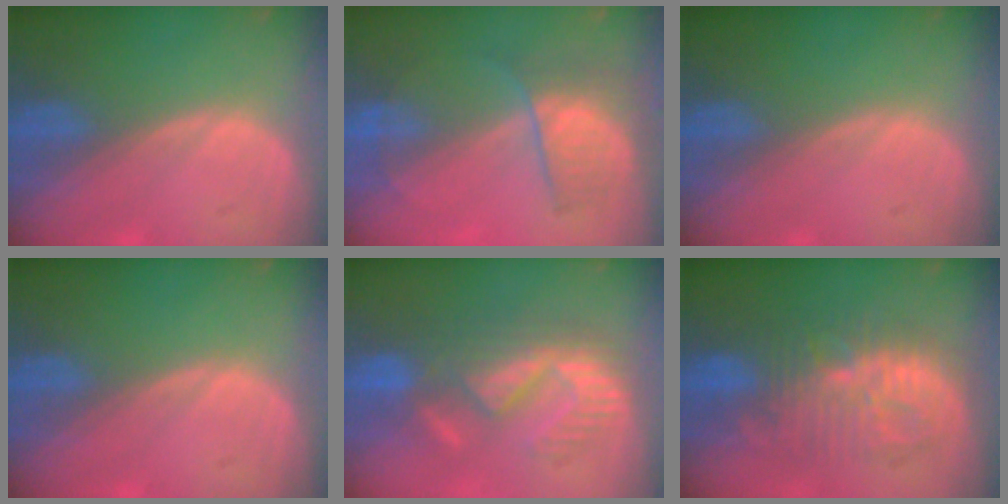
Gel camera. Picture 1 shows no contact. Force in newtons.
{"total": 7.2, "press": 6.0, "slide": 3.9}
{"total": 0.0}
{"total": 0.0}
{"total": 8.9, "press": 8.7, "slide": 1.9}
{"total": 9.6, "press": 9.6, "slide": 0.2}